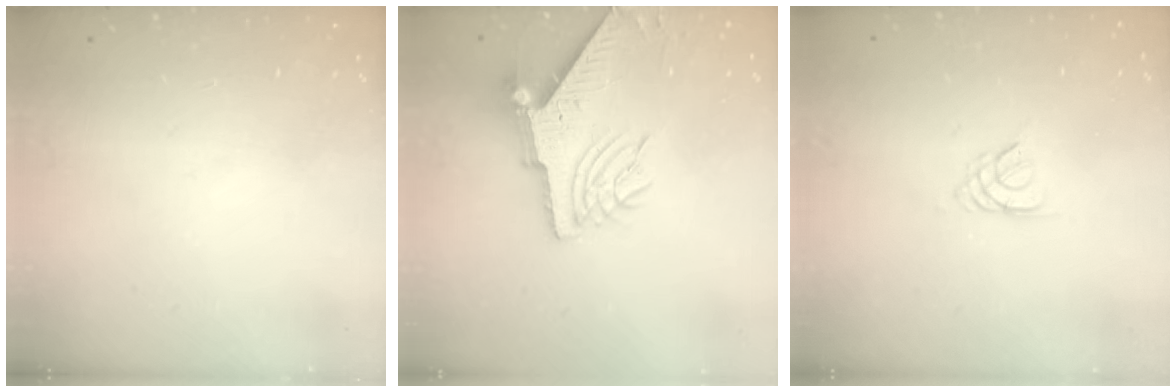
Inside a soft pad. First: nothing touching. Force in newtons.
{"total": 9.5, "press": 9.4, "slide": 1.3}
{"total": 2.1, "press": 2.1, "slide": 0.4}